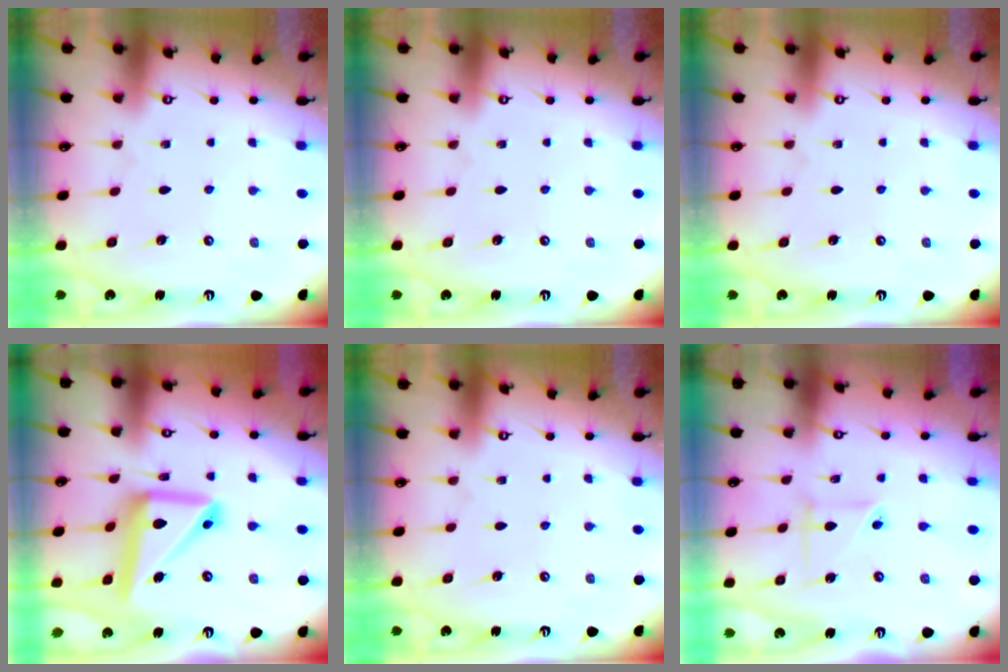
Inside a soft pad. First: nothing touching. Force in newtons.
{"total": 0.0}
{"total": 0.0}
{"total": 15.3, "press": 15.2, "slide": 1.7}
{"total": 0.0}
{"total": 3.3, "press": 3.2, "slide": 0.3}